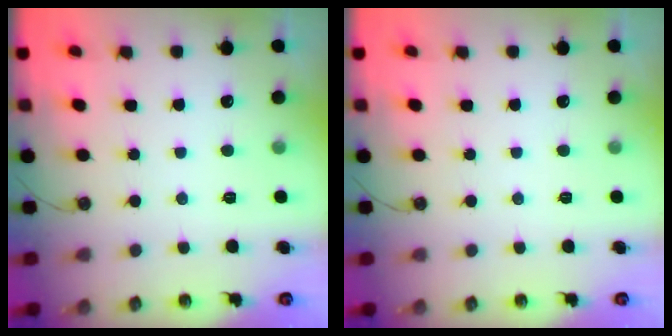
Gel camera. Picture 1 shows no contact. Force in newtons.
{"total": 0.0}